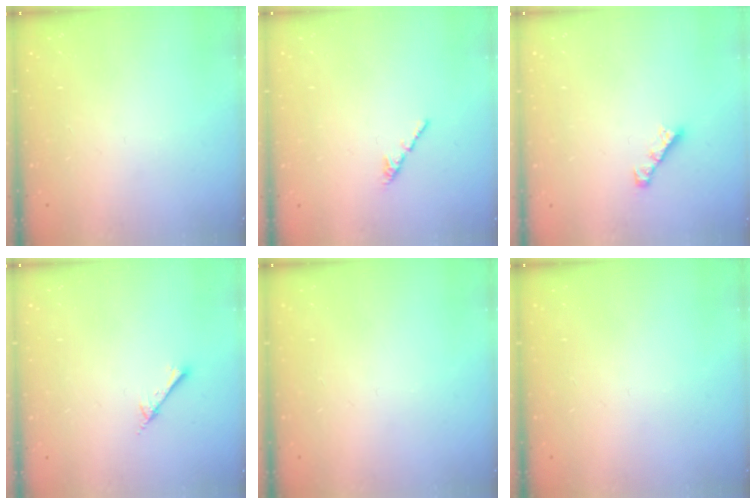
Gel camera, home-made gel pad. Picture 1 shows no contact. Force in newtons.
{"total": 1.3, "press": 1.2, "slide": 0.4}
{"total": 3.0, "press": 3.0, "slide": 0.3}
{"total": 2.6, "press": 2.6, "slide": 0.3}
{"total": 0.0}
{"total": 0.0}